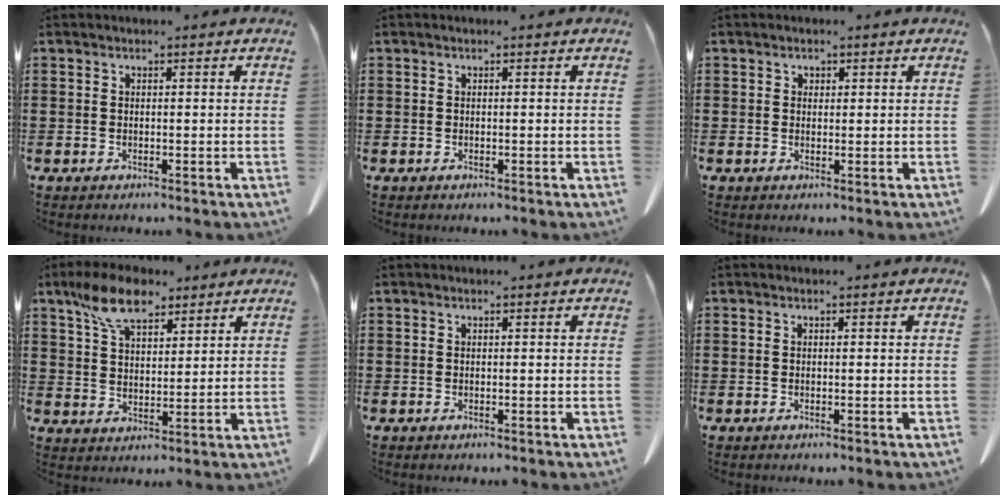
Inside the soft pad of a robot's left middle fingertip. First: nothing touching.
{"total": 0.0}
{"total": 0.9, "force": [0.6, 0.6, 0.1], "torque": [-0.004, 0.000, 0.013]}
{"total": 9.1, "force": [6.4, 3.8, 5.2], "torque": [-0.122, 0.000, 0.120]}
{"total": 0.0}
{"total": 0.0}